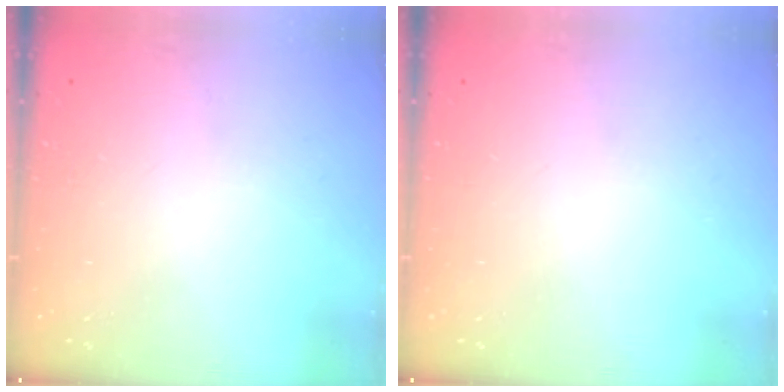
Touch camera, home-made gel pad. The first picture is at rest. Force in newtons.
{"total": 0.0}